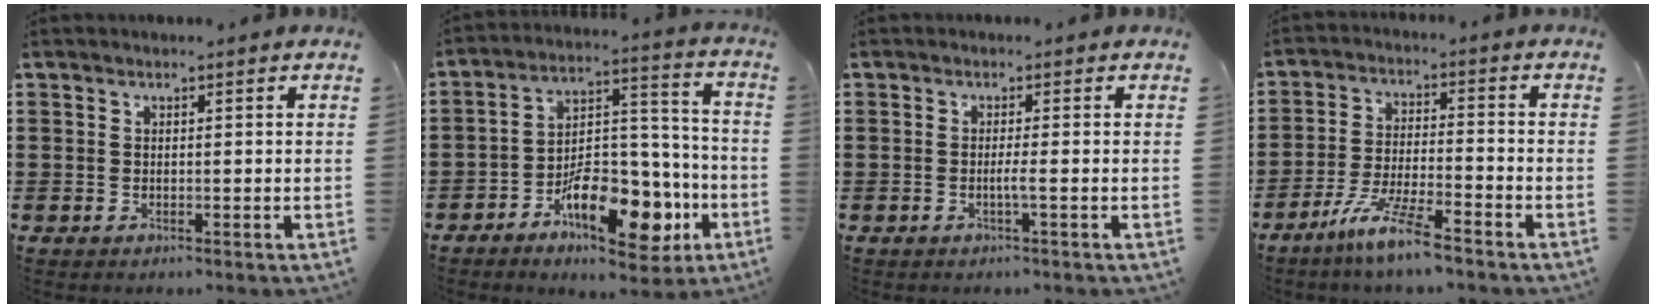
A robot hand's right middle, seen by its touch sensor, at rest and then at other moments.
{"total": 12.3, "force": [-6.5, 6.1, 8.5], "torque": [-0.131, 0.027, -0.109]}
{"total": 1.6, "force": [-0.6, -0.2, 1.5], "torque": [-0.026, -0.002, -0.013]}
{"total": 7.9, "force": [-6.2, 0.2, 4.9], "torque": [-0.110, -0.012, -0.120]}